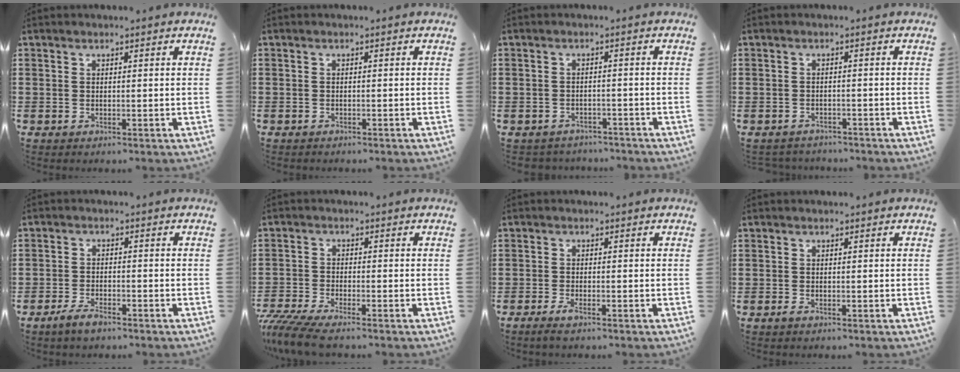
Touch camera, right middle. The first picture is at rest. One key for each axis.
{"total": 0.9, "fx": -0.9, "fy": 0.2, "fz": 0.0, "tx": 0.000, "ty": -0.001, "tz": -0.019}
{"total": 2.5, "fx": -2.4, "fy": 0.6, "fz": -0.3, "tx": -0.002, "ty": -0.002, "tz": -0.055}
{"total": 2.1, "fx": -2.0, "fy": 0.5, "fz": -0.2, "tx": -0.002, "ty": -0.002, "tz": -0.045}
{"total": 2.9, "fx": -2.4, "fy": 1.0, "fz": 1.3, "tx": -0.029, "ty": 0.003, "tz": -0.049}
{"total": 5.2, "fx": -4.8, "fy": 0.3, "fz": 2.0, "tx": -0.061, "ty": -0.019, "tz": -0.101}
{"total": 1.8, "fx": -1.0, "fy": 0.3, "fz": 1.4, "tx": -0.032, "ty": -0.005, "tz": -0.021}
{"total": 0.8, "fx": -0.6, "fy": 0.2, "fz": 0.3, "tx": -0.015, "ty": -0.008, "tz": -0.014}